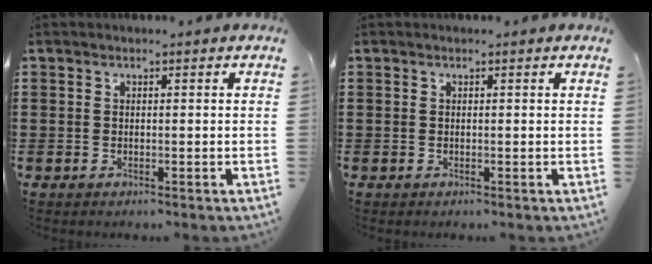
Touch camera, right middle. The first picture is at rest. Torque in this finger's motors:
{"motor_torque": [-2.14, 0.00, -0.01, -0.01]}